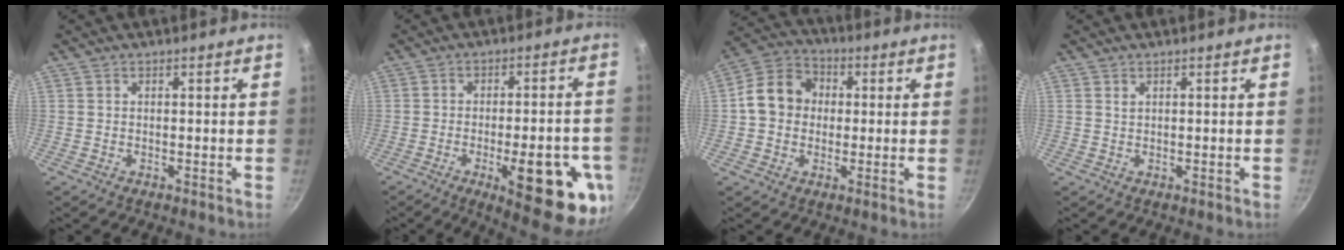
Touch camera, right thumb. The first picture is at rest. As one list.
[{"total": 19.2, "force": [-6.7, 6.1, 17.0], "torque": [-0.188, 0.010, -0.081]}, {"total": 10.4, "force": [0.4, 8.8, 5.5], "torque": [-0.063, 0.022, -0.015]}, {"total": 0.6, "force": [0.4, 0.3, 0.3], "torque": [-0.006, -0.002, 0.008]}]